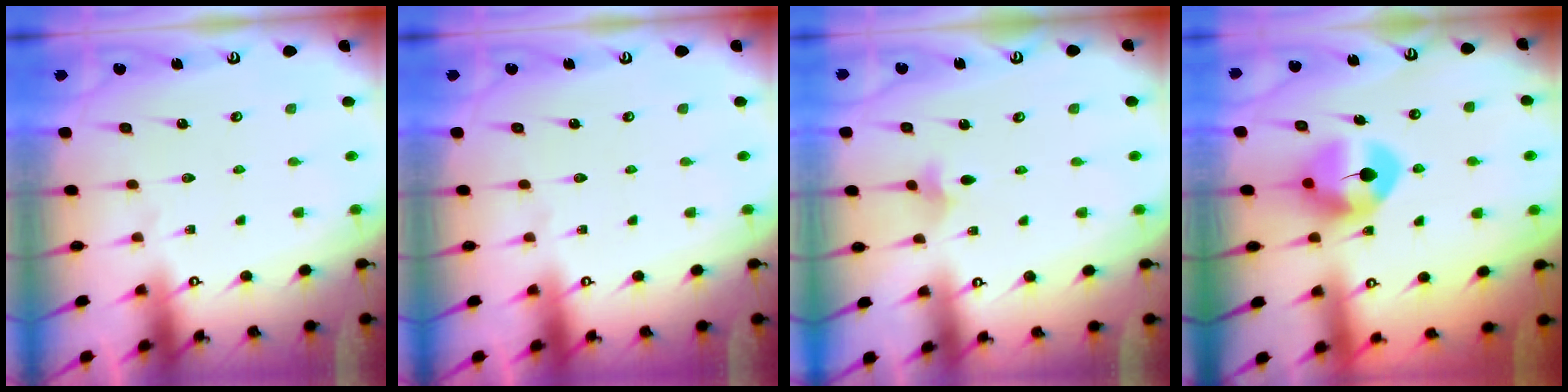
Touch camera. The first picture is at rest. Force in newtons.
{"total": 0.0}
{"total": 3.7, "press": 3.6, "slide": 0.8}
{"total": 7.4, "press": 7.3, "slide": 1.1}